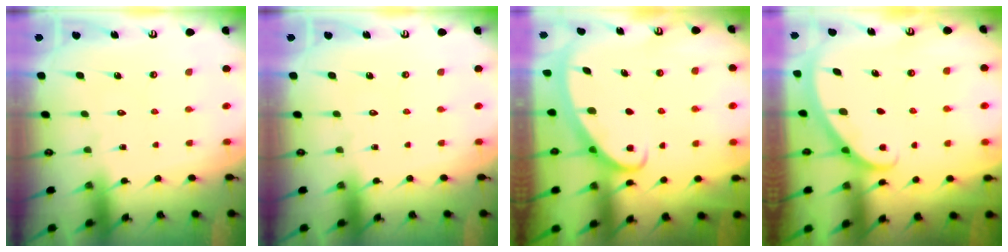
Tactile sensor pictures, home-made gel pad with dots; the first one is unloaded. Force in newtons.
{"total": 0.0}
{"total": 3.0, "press": 3.0, "slide": 0.3}
{"total": 3.4, "press": 3.4, "slide": 0.4}